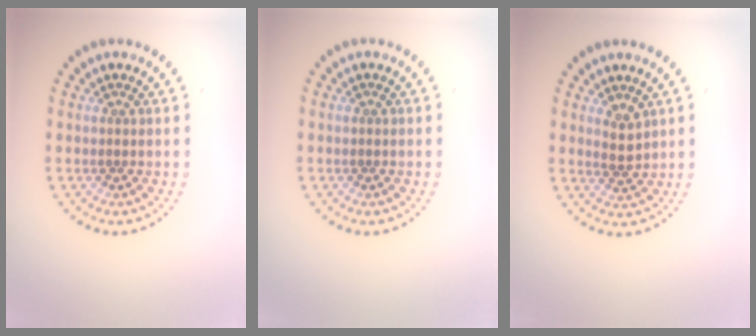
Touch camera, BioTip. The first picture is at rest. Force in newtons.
{"total": 0.0}
{"total": 1.8, "press": 1.7, "slide": 0.7}